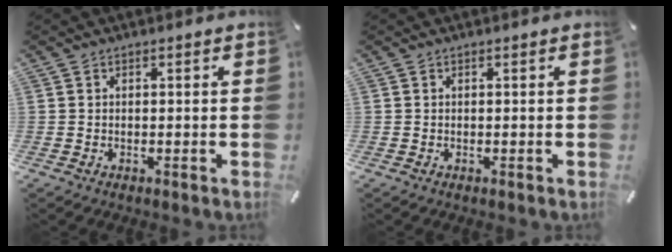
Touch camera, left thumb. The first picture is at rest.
{"total": 0.0}